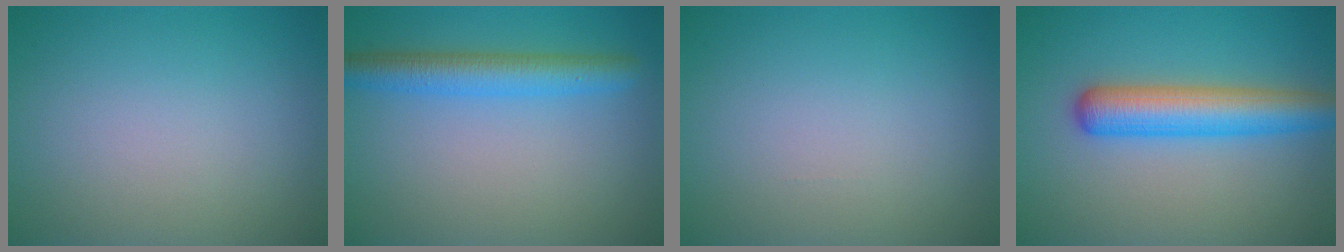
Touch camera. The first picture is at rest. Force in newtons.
{"total": 3.9, "press": 3.9, "slide": 0.1}
{"total": 0.0}
{"total": 5.5, "press": 5.5, "slide": 0.3}